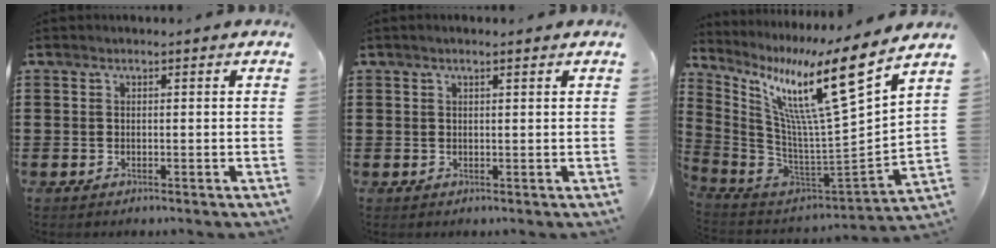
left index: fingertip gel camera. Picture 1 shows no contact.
{"total": 1.1, "force": [0.7, 0.0, 0.9], "torque": [-0.018, 0.001, 0.013]}
{"total": 15.6, "force": [9.0, 1.6, 12.7], "torque": [-0.246, -0.065, 0.134]}